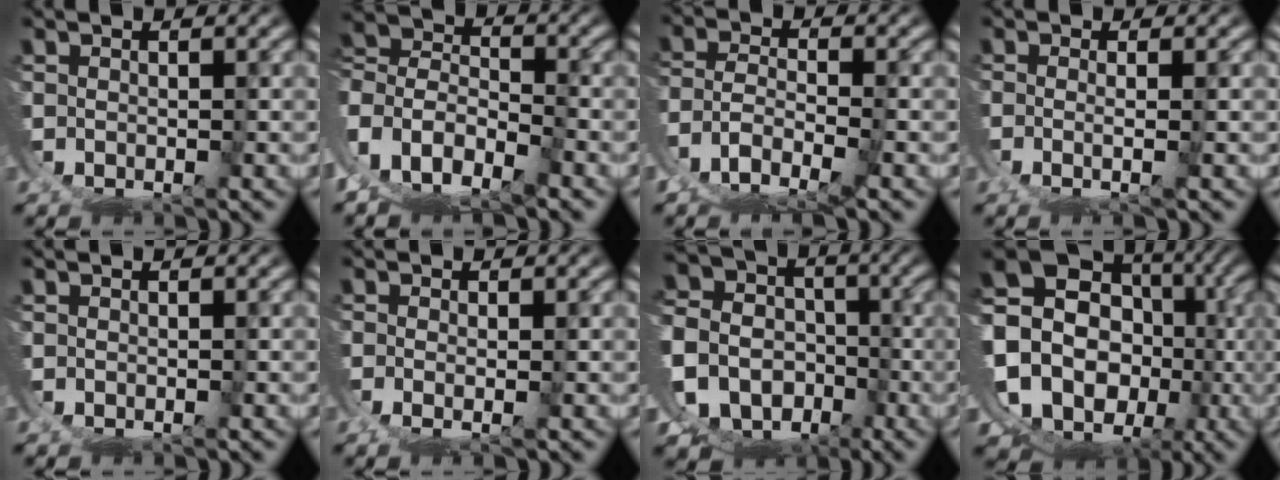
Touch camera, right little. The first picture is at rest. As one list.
[{"total": 12.2, "force": [-1.4, 11.3, 4.4], "torque": [-0.146, -0.046, -0.031]}, {"total": 4.4, "force": [-1.7, 2.9, 2.8], "torque": [-0.064, -0.025, -0.019]}, {"total": 2.3, "force": [0.5, -1.6, 1.5], "torque": [-0.021, -0.003, 0.011]}, {"total": 0.0}, {"total": 1.8, "force": [0.5, -1.5, 0.9], "torque": [-0.013, -0.004, 0.012]}, {"total": 11.9, "force": [-1.0, 10.8, 4.9], "torque": [-0.080, -0.032, -0.022]}, {"total": 19.0, "force": [-1.0, 17.2, 8.1], "torque": [-0.199, -0.057, -0.015]}]